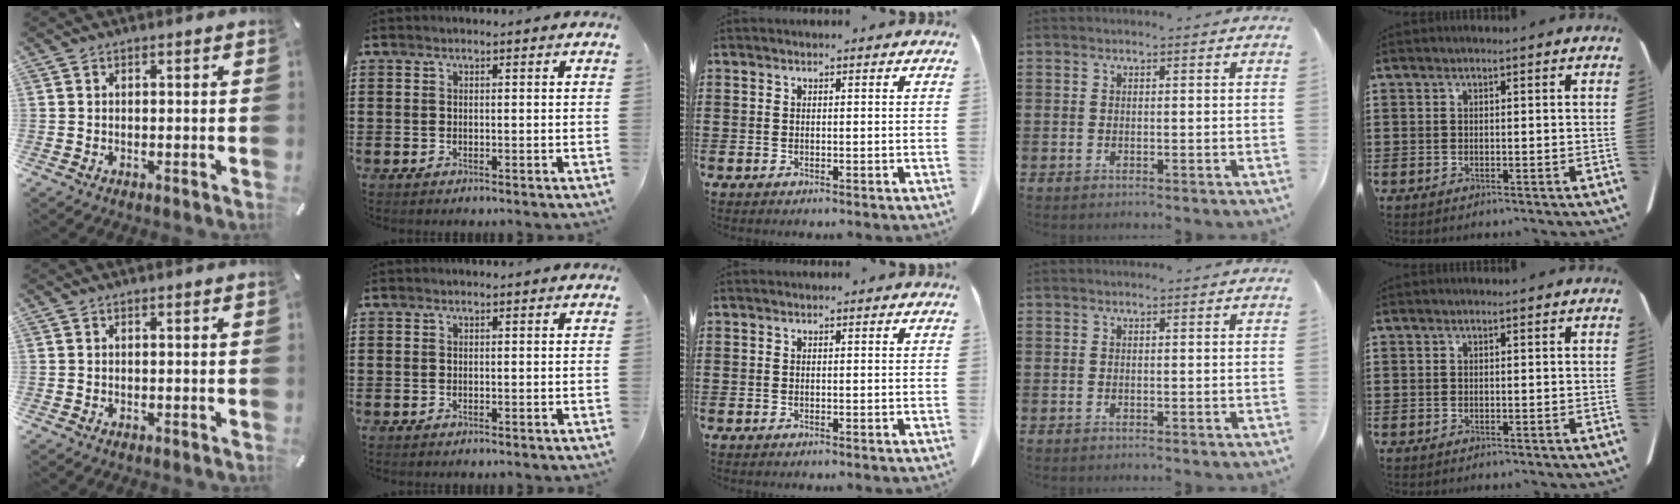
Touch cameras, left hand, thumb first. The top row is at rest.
{}